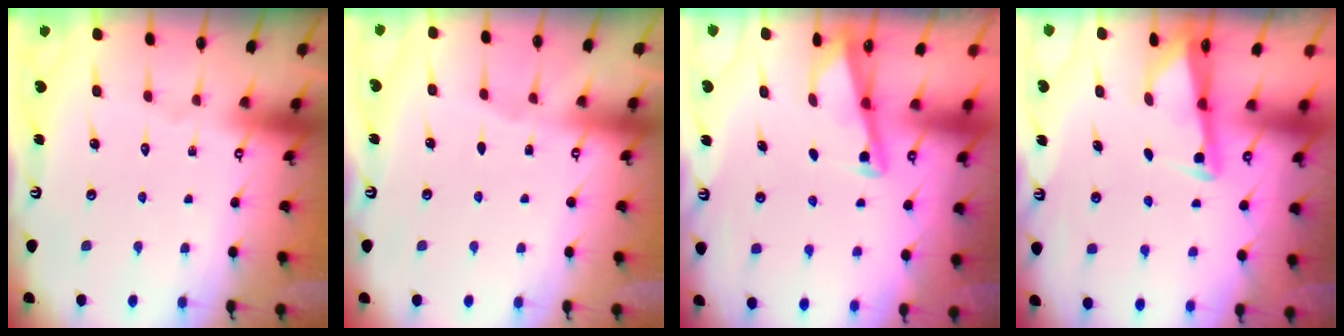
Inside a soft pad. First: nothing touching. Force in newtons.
{"total": 1.8, "press": 1.8, "slide": 0.2}
{"total": 2.8, "press": 2.8, "slide": 0.4}
{"total": 2.5, "press": 2.5, "slide": 0.3}